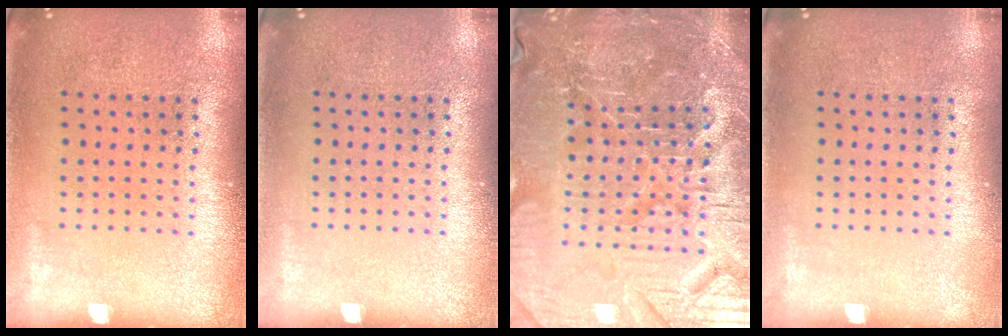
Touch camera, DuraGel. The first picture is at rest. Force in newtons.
{"total": 0.0}
{"total": 5.4, "press": 5.2, "slide": 1.6}
{"total": 0.0}